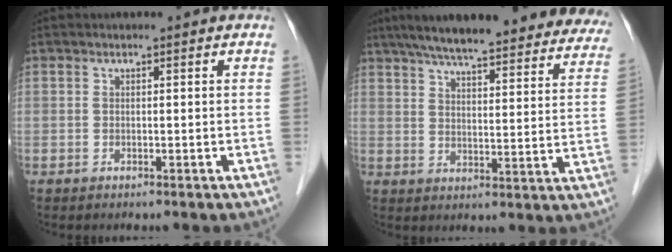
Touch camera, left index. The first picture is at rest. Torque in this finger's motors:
{"motor_torque": [0.16, -0.72, 0.59, 0.14]}